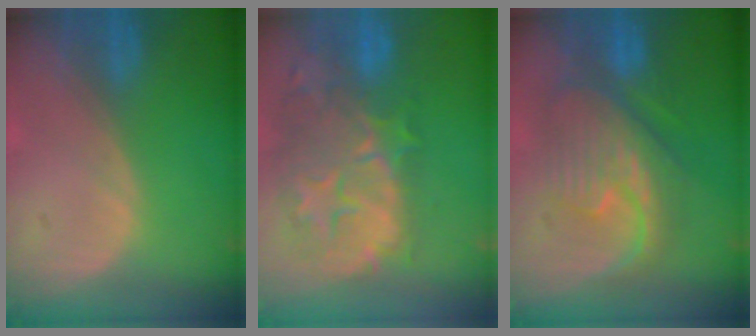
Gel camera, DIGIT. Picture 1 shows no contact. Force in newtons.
{"total": 12.2, "press": 11.0, "slide": 5.2}
{"total": 9.2, "press": 9.2, "slide": 0.4}